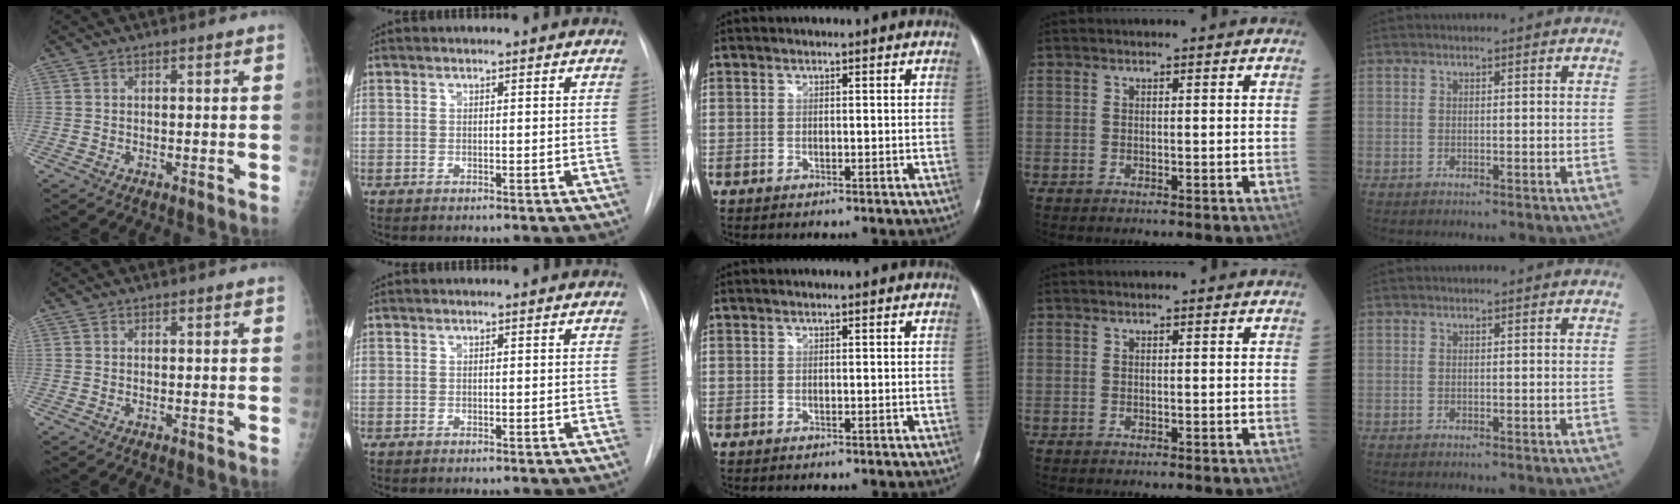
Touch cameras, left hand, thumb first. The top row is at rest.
{}